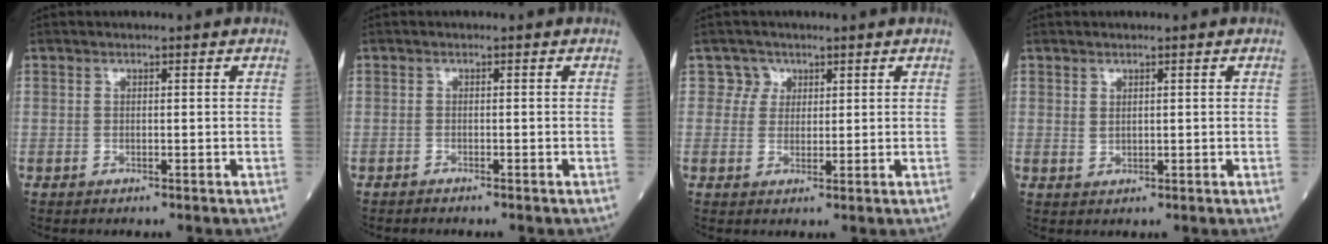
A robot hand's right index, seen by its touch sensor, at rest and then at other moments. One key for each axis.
{"total": 0.7, "fx": -0.7, "fy": 0.0, "fz": 0.1, "tx": -0.006, "ty": -0.002, "tz": -0.011}
{"total": 2.4, "fx": 1.2, "fy": 2.1, "fz": -0.4, "tx": 0.018, "ty": 0.002, "tz": 0.015}
{"total": 0.9, "fx": 0.5, "fy": 0.6, "fz": 0.5, "tx": -0.008, "ty": -0.004, "tz": 0.013}